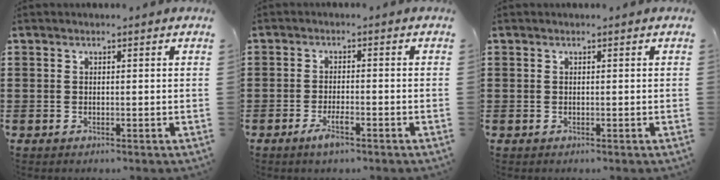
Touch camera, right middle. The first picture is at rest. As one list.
[{"total": 3.5, "force": [-2.0, 0.8, 2.7], "torque": [-0.058, -0.002, -0.040]}, {"total": 0.0}]